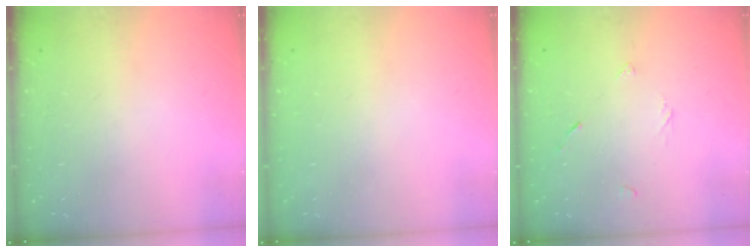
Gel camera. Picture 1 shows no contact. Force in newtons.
{"total": 1.8, "press": 1.8, "slide": 0.1}
{"total": 2.0, "press": 2.0, "slide": 0.2}